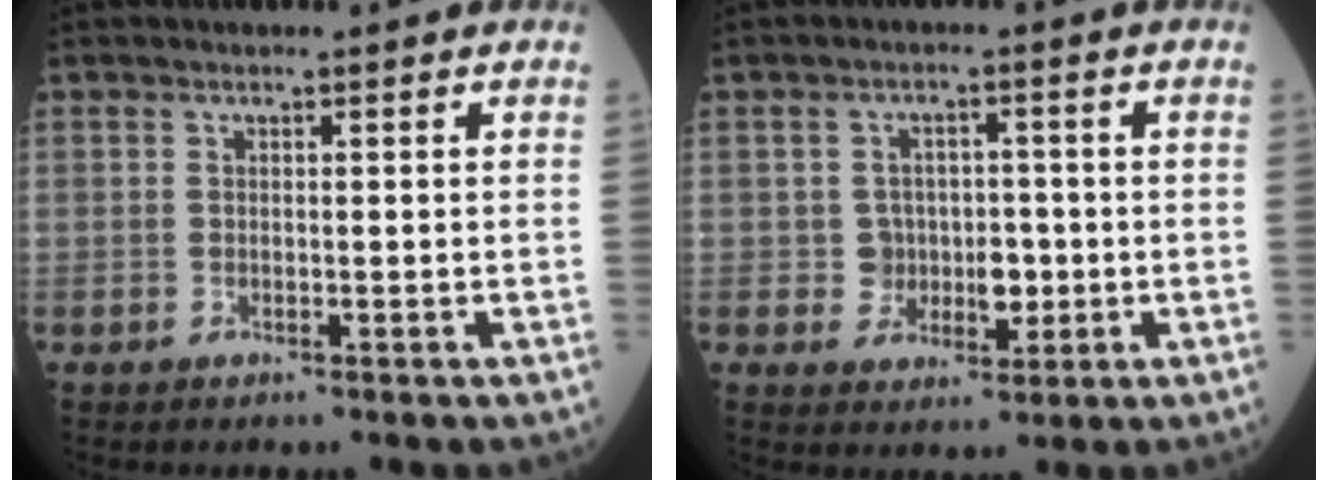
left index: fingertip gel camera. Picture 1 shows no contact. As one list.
[{"total": 4.6, "force": [-0.5, 4.0, 2.2], "torque": [-0.021, 0.010, -0.002]}]